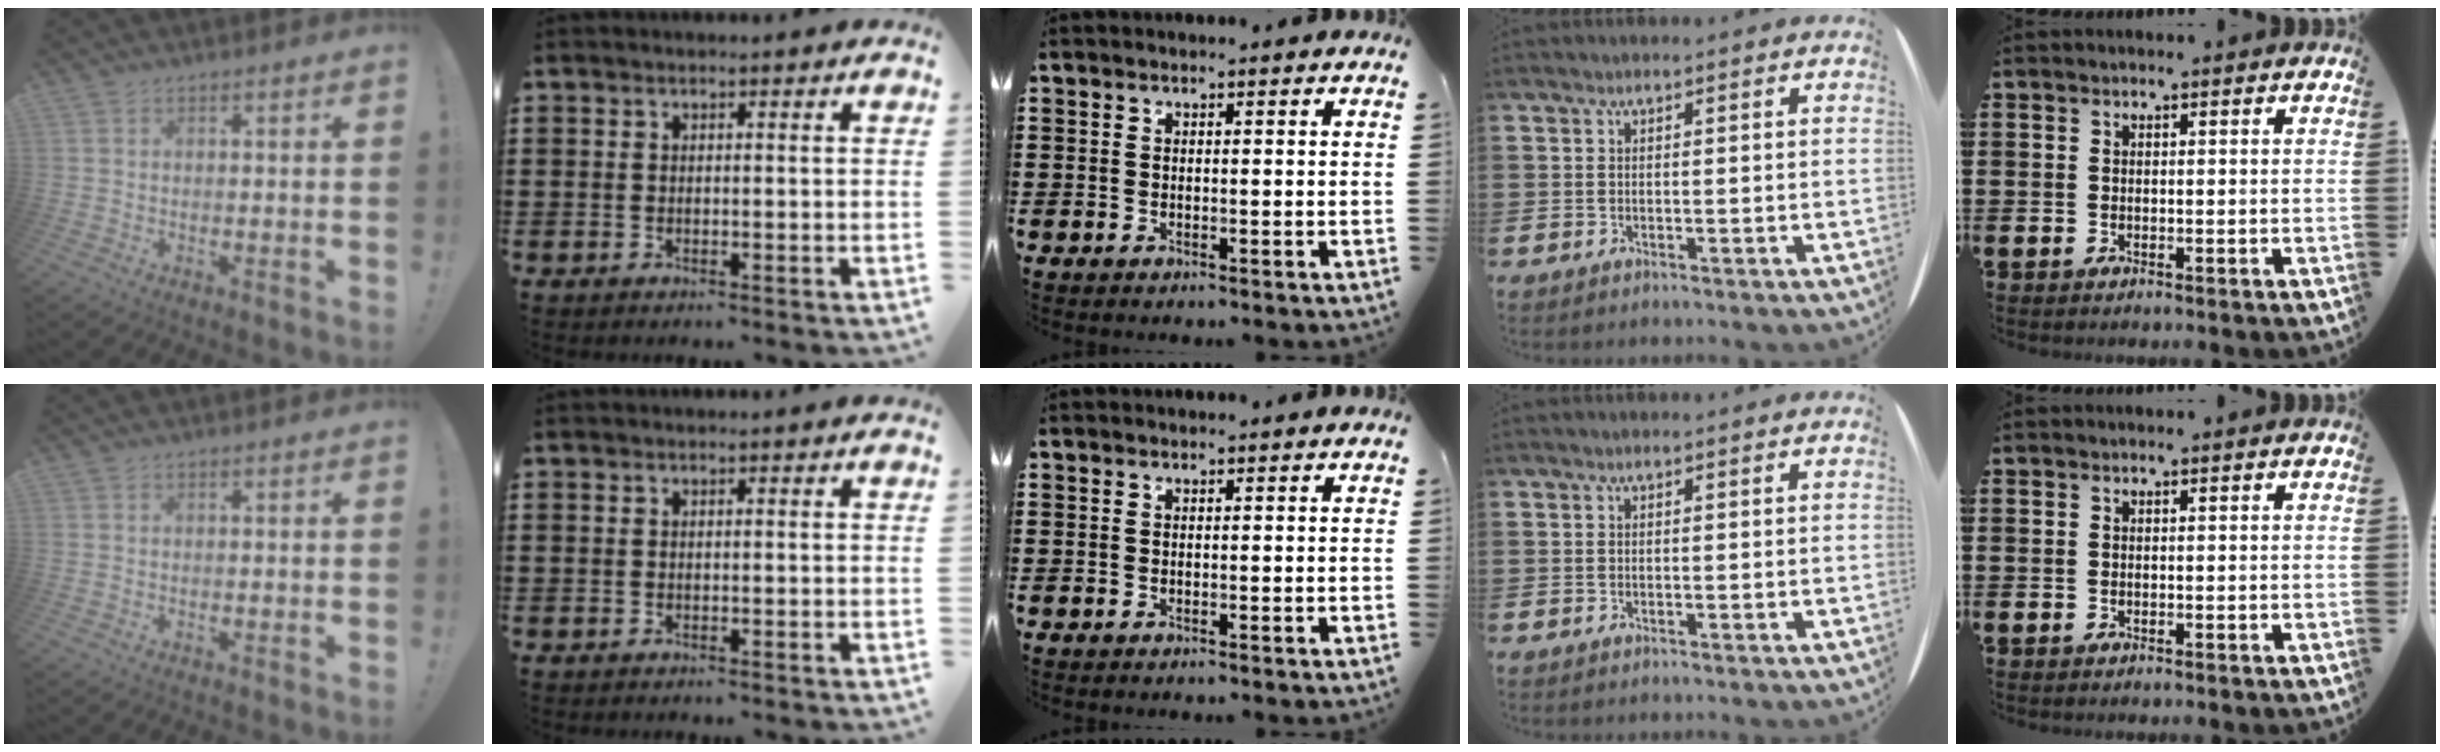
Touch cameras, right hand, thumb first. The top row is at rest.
{}